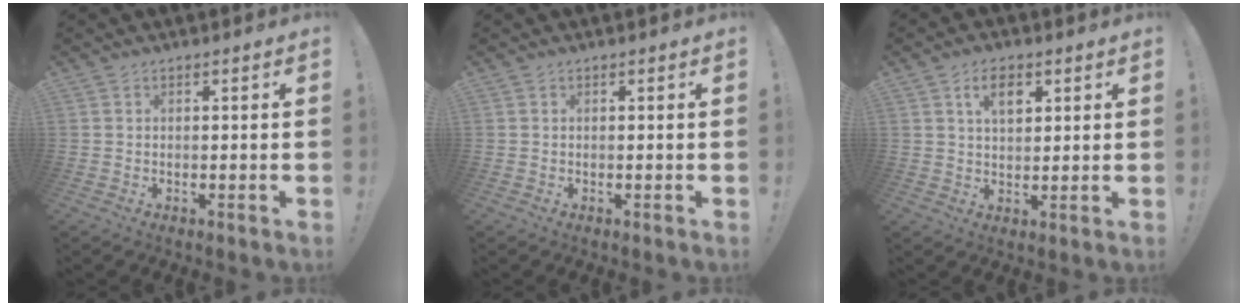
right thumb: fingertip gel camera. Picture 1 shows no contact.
{"total": 0.0}
{"total": 6.3, "force": [2.7, 3.7, 4.3], "torque": [-0.068, 0.002, 0.045]}